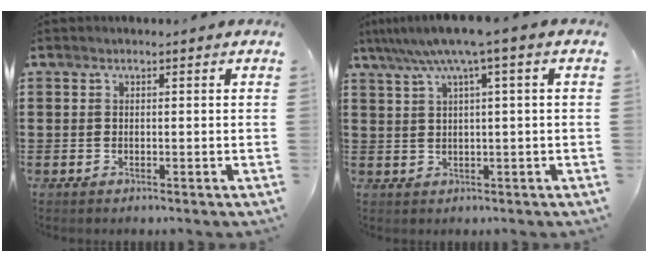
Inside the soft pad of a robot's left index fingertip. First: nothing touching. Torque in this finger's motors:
{"motor_torque": [0.29, 0.44, 0.02, -0.03]}